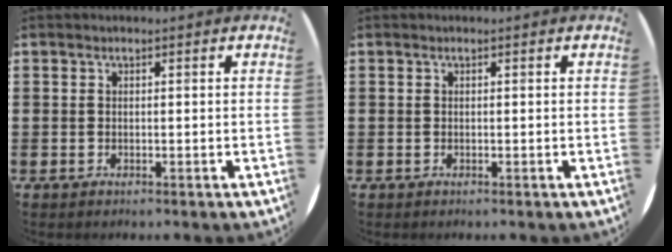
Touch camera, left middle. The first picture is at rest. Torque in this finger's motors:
{"motor_torque": [0.75, -0.57, 0.07, 0.03]}